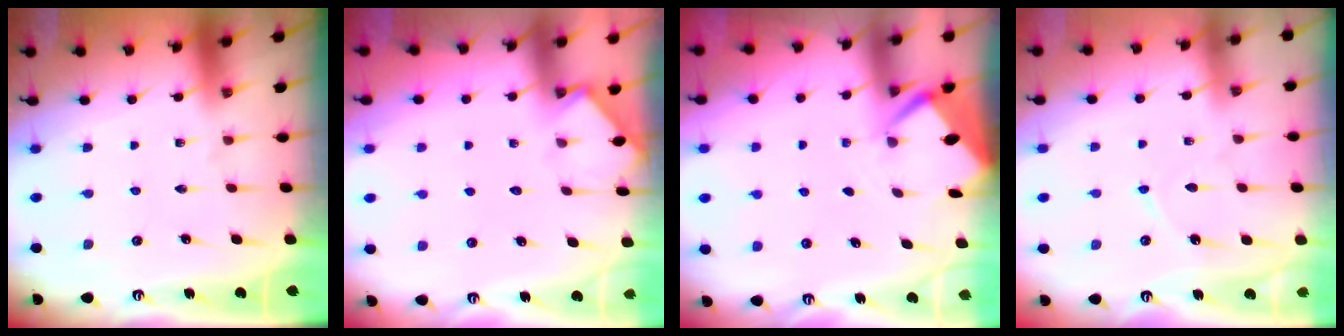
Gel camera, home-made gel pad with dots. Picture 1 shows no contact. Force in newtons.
{"total": 3.2, "press": 3.2, "slide": 0.4}
{"total": 2.7, "press": 2.6, "slide": 0.4}
{"total": 4.3, "press": 4.3, "slide": 0.1}